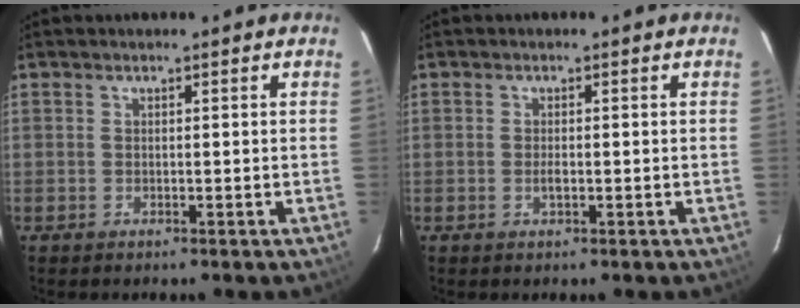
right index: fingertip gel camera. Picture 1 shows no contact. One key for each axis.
{"total": 1.3, "fx": -0.4, "fy": 0.4, "fz": 1.2, "tx": -0.022, "ty": 0.000, "tz": -0.008}